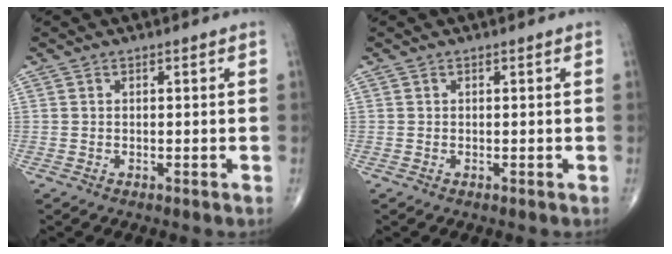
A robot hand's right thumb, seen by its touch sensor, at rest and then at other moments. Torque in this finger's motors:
{"motor_torque": [0.07, 0.22, 0.23, 0.14, -0.01]}